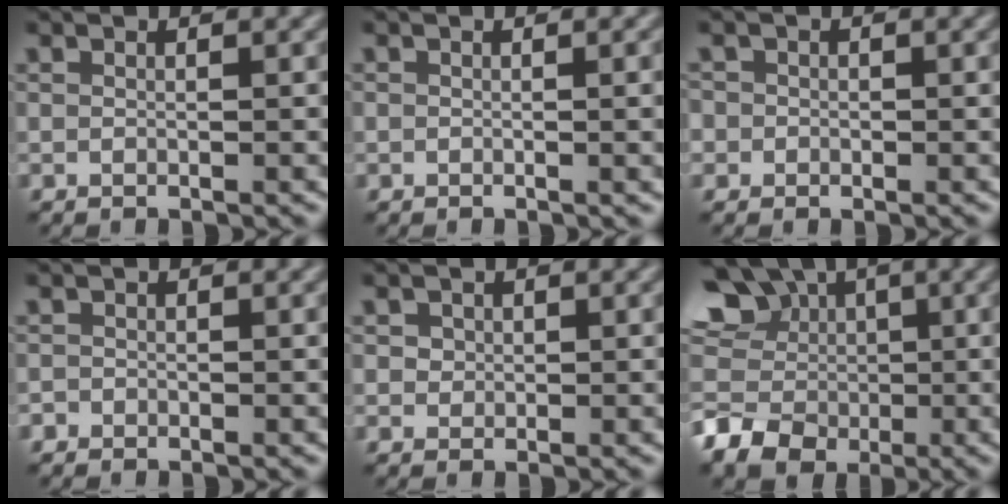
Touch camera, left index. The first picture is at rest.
{"total": 2.2, "force": [-0.1, 1.2, 1.9], "torque": [-0.017, -0.006, -0.001]}
{"total": 1.6, "force": [0.1, 1.5, 0.4], "torque": [0.006, 0.006, -0.011]}
{"total": 0.6, "force": [-0.3, 0.5, -0.1], "torque": [0.005, -0.003, -0.006]}
{"total": 1.1, "force": [0.5, 1.0, 0.3], "torque": [-0.003, -0.003, 0.010]}
{"total": 11.1, "force": [-0.1, 9.5, 5.6], "torque": [-0.114, 0.017, -0.030]}